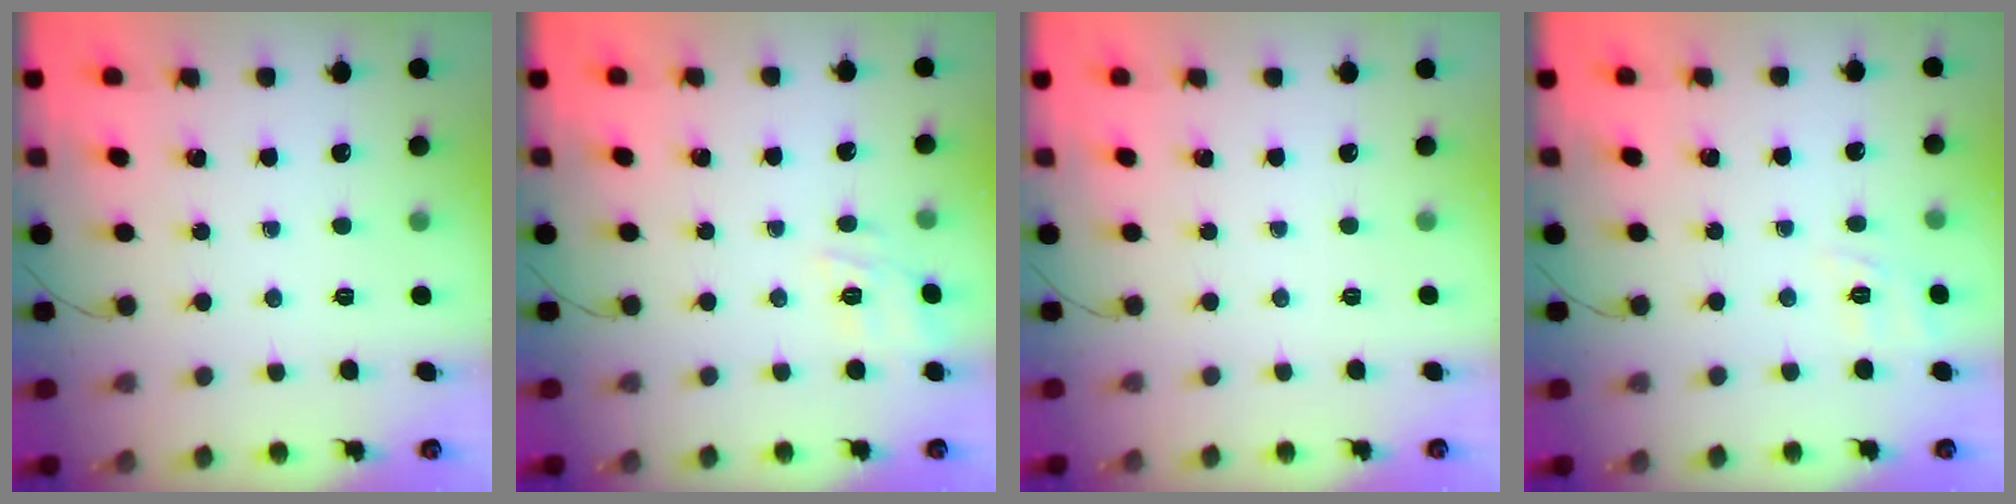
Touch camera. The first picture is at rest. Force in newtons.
{"total": 11.4, "press": 11.3, "slide": 1.3}
{"total": 2.4, "press": 2.4, "slide": 0.5}
{"total": 2.2, "press": 0.7, "slide": 2.1}